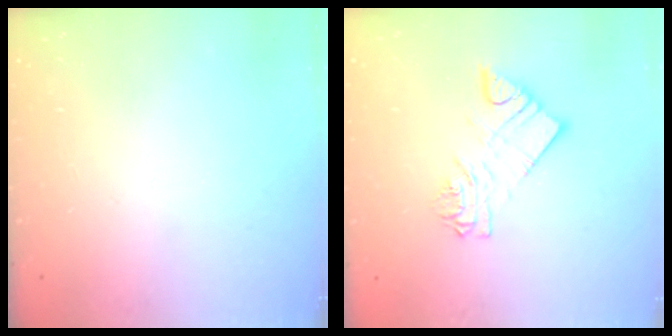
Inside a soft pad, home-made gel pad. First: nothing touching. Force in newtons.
{"total": 8.0, "press": 8.0, "slide": 0.4}